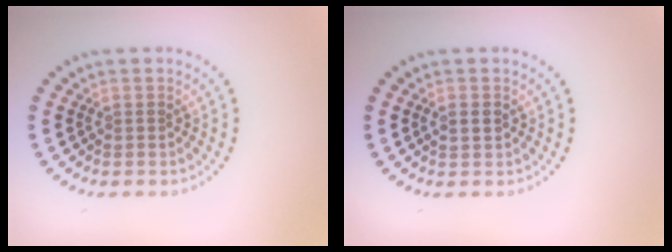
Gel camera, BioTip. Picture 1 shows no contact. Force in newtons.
{"total": 1.9, "press": 1.9, "slide": 0.2}